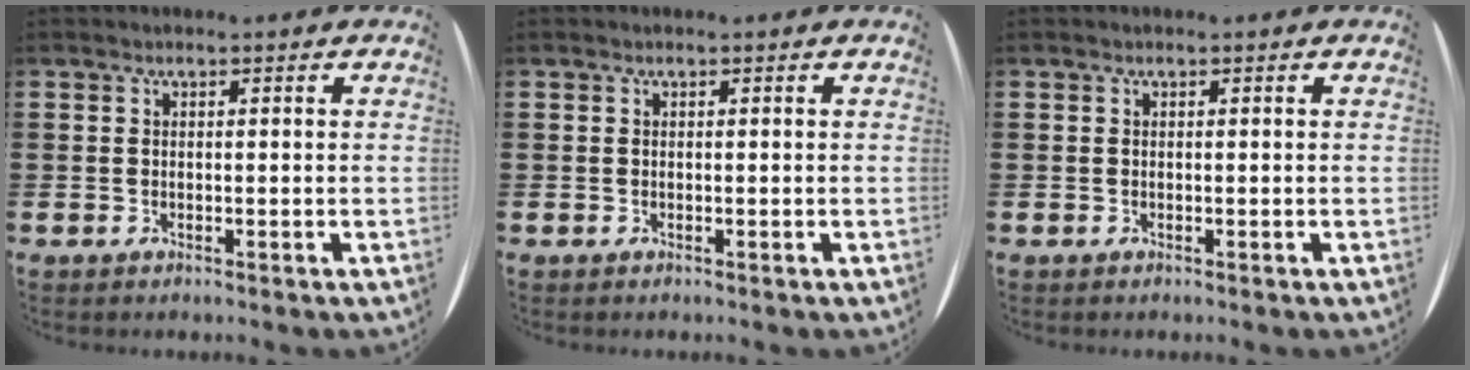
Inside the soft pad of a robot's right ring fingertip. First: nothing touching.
{"total": 0.0}
{"total": 0.0}